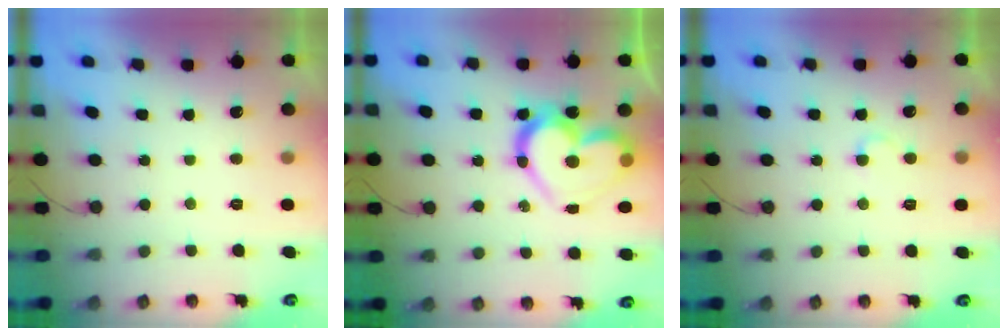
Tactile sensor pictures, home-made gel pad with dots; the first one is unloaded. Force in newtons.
{"total": 18.8, "press": 18.7, "slide": 1.9}
{"total": 3.3, "press": 3.3, "slide": 0.4}